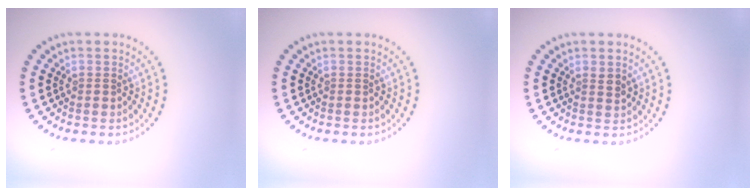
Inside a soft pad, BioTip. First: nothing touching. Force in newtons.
{"total": 0.0}
{"total": 0.9, "press": 0.8, "slide": 0.5}